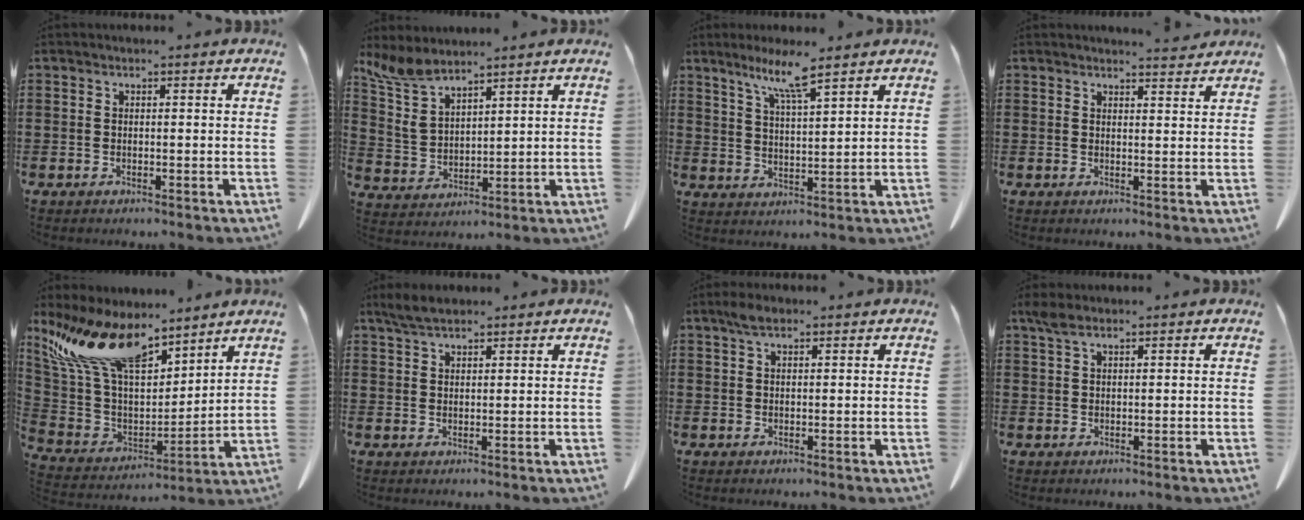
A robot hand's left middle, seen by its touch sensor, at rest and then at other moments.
{"total": 7.0, "force": [5.0, 3.0, 3.8], "torque": [-0.101, -0.016, 0.093]}
{"total": 6.8, "force": [5.1, 0.1, 4.6], "torque": [-0.104, -0.013, 0.088]}
{"total": 2.7, "force": [2.7, 0.1, 0.6], "torque": [-0.010, -0.010, 0.049]}
{"total": 14.9, "force": [10.9, 5.6, 8.5], "torque": [-0.225, -0.061, 0.193]}
{"total": 3.3, "force": [2.6, 0.9, 1.8], "torque": [-0.041, 0.000, 0.051]}
{"total": 2.3, "force": [1.4, 0.9, 1.6], "torque": [-0.037, 0.003, 0.025]}
{"total": 2.2, "force": [1.5, 0.8, 1.4], "torque": [-0.034, 0.002, 0.027]}